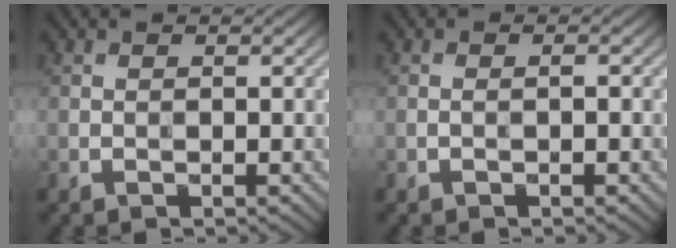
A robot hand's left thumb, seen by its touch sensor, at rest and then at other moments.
{"total": 0.7, "force": [-0.3, 0.1, 0.7], "torque": [-0.012, 0.002, -0.006]}